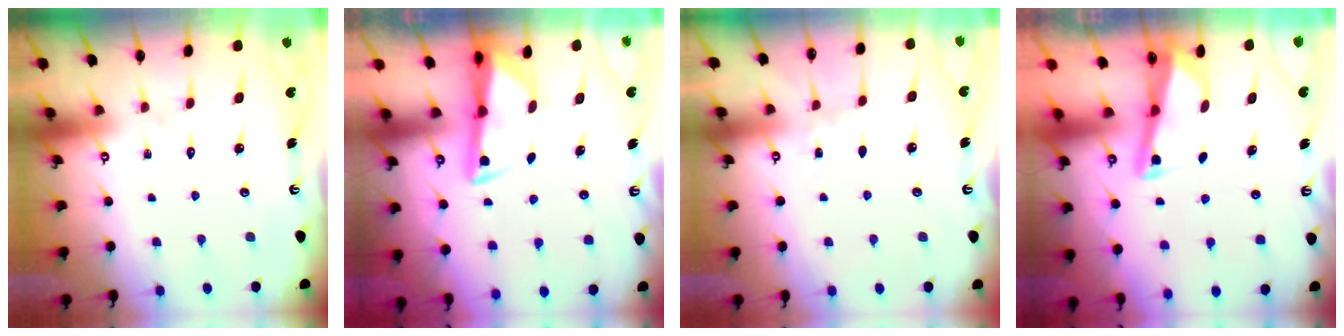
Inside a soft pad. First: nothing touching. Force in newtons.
{"total": 2.8, "press": 2.7, "slide": 0.6}
{"total": 3.4, "press": 3.3, "slide": 0.4}
{"total": 2.5, "press": 2.5, "slide": 0.1}